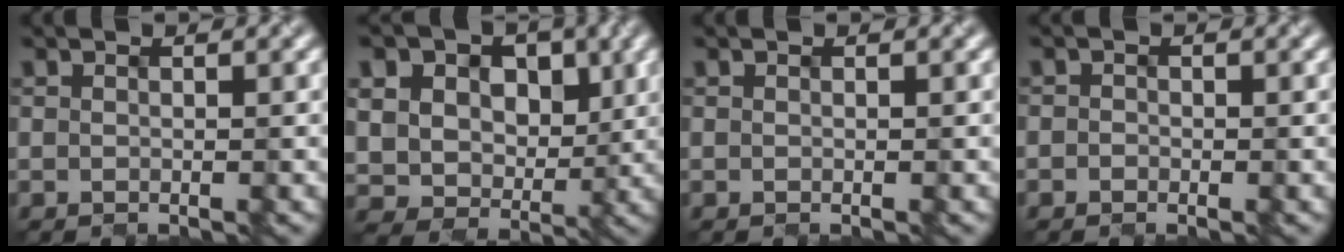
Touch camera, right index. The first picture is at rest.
{"total": 10.6, "force": [3.5, 8.6, 5.1], "torque": [-0.100, 0.014, 0.060]}
{"total": 0.0}
{"total": 0.8, "force": [-0.5, 0.6, 0.0], "torque": [0.004, 0.001, -0.012]}